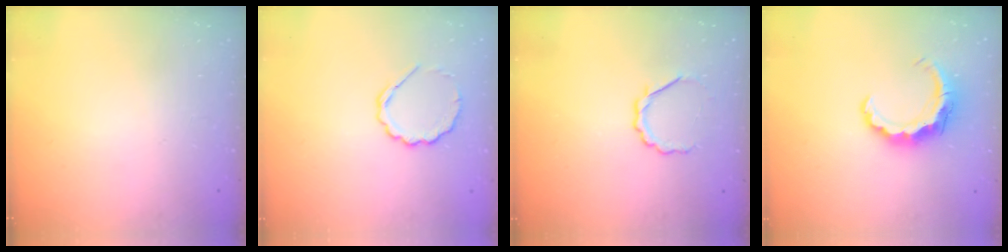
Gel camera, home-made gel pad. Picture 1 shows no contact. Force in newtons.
{"total": 7.4, "press": 7.1, "slide": 2.0}
{"total": 5.5, "press": 5.4, "slide": 1.3}
{"total": 7.8, "press": 7.8, "slide": 0.4}